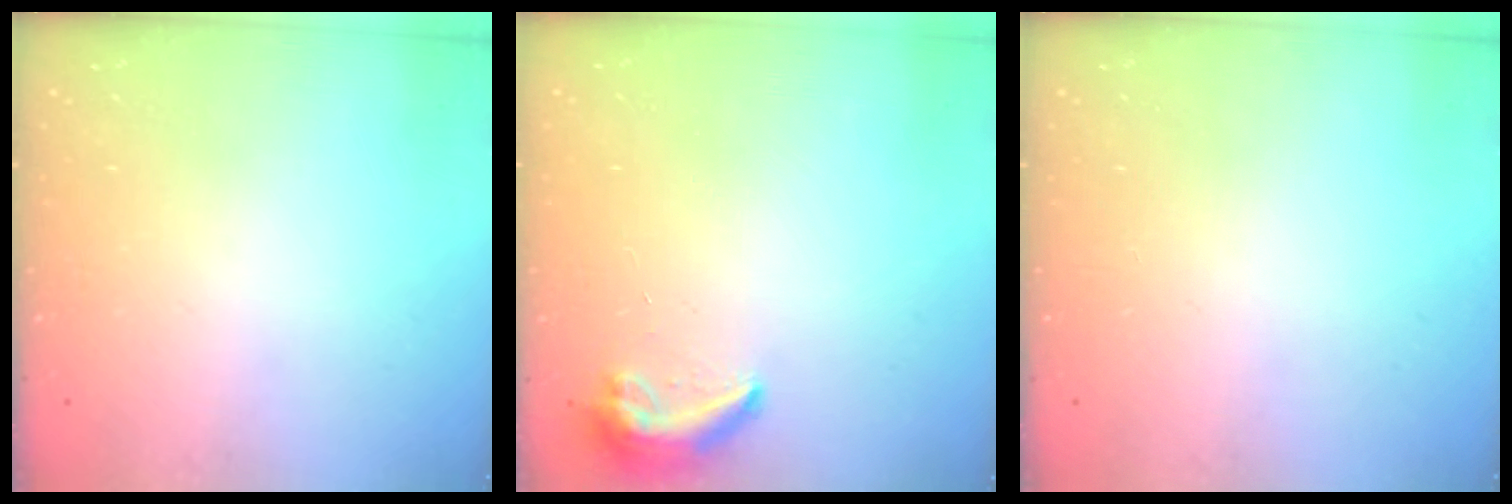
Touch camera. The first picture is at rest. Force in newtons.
{"total": 7.6, "press": 7.6, "slide": 0.7}
{"total": 0.0}